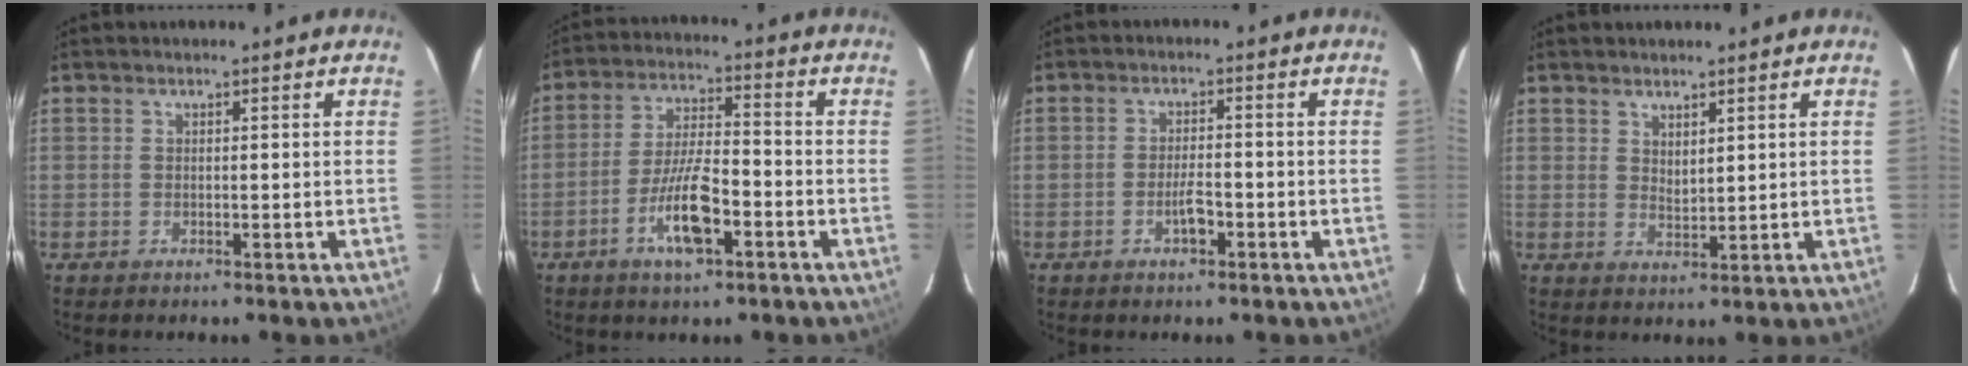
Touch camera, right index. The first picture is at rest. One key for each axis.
{"total": 10.0, "fx": -4.7, "fy": 2.8, "fz": 8.4, "tx": -0.169, "ty": 0.000, "tz": -0.084}
{"total": 3.4, "fx": -1.8, "fy": 1.1, "fz": 2.7, "tx": -0.051, "ty": 0.002, "tz": -0.030}
{"total": 2.6, "fx": 1.9, "fy": 1.1, "fz": 1.3, "tx": -0.020, "ty": -0.004, "tz": 0.035}